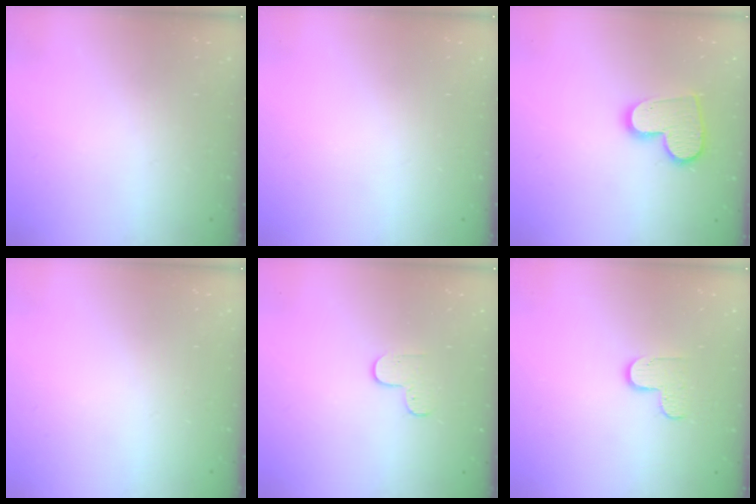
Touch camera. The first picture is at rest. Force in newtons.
{"total": 0.0}
{"total": 11.8, "press": 11.8, "slide": 0.8}
{"total": 0.8, "press": 0.5, "slide": 0.6}
{"total": 5.5, "press": 5.5, "slide": 0.5}
{"total": 5.7, "press": 5.7, "slide": 0.4}